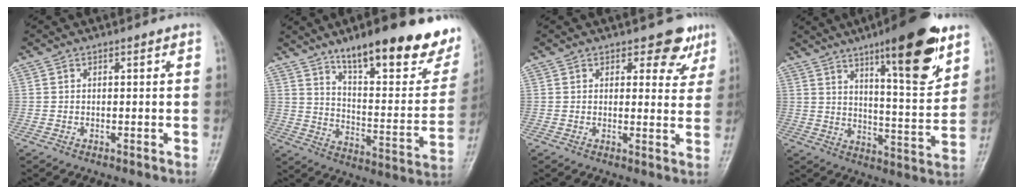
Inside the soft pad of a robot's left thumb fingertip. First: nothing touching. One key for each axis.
{"total": 25.5, "fx": 17.3, "fy": 7.5, "fz": 17.2, "tx": -0.194, "ty": -0.078, "tz": 0.251}
{"total": 5.5, "fx": 3.7, "fy": 3.2, "fz": 2.6, "tx": 0.005, "ty": -0.018, "tz": 0.042}
{"total": 17.7, "fx": 10.3, "fy": 4.0, "fz": 13.8, "tx": -0.176, "ty": -0.060, "tz": 0.157}